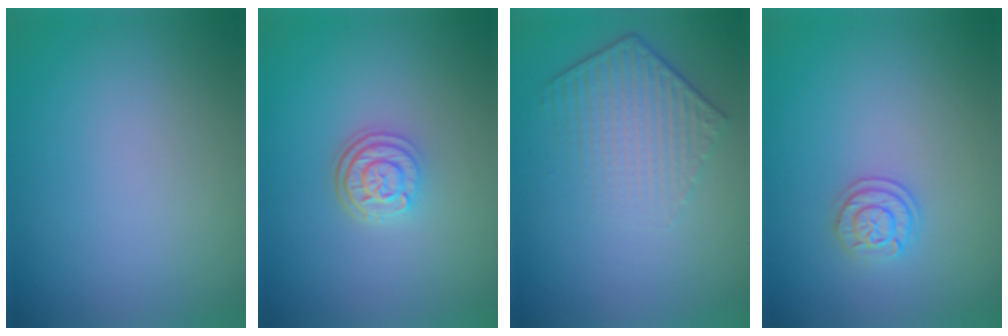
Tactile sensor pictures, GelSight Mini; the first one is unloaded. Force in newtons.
{"total": 3.1, "press": 2.4, "slide": 2.0}
{"total": 4.3, "press": 3.1, "slide": 3.1}
{"total": 1.9, "press": 1.8, "slide": 0.5}